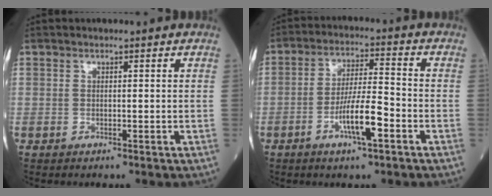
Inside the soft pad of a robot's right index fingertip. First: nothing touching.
{"total": 8.1, "force": [-3.4, 0.9, 7.3], "torque": [-0.136, 0.000, -0.061]}